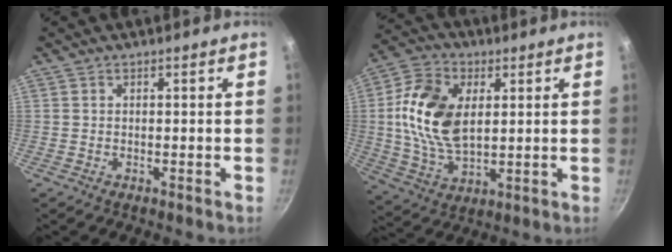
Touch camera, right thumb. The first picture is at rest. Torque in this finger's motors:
{"motor_torque": [-0.79, 1.38, 1.25, 0.17, 0.19]}